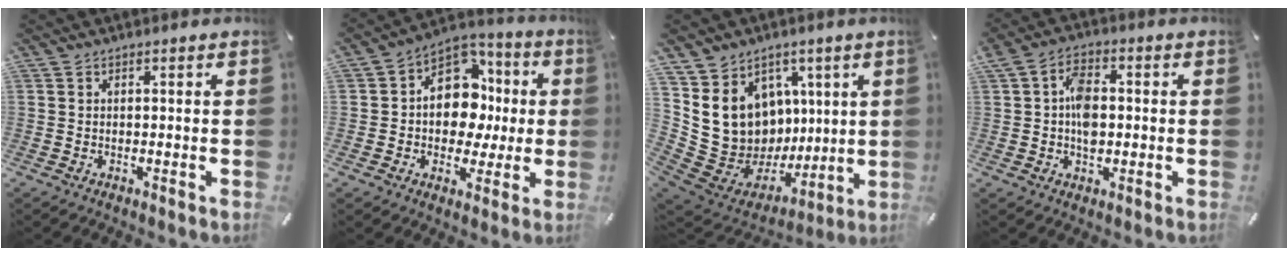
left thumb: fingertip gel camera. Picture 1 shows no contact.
{"total": 13.6, "force": [0.4, 11.4, 7.4], "torque": [-0.110, -0.007, 0.014]}
{"total": 14.8, "force": [3.2, 13.5, 5.1], "torque": [-0.103, -0.049, 0.087]}
{"total": 7.2, "force": [0.1, 4.7, 5.5], "torque": [-0.092, 0.004, 0.000]}